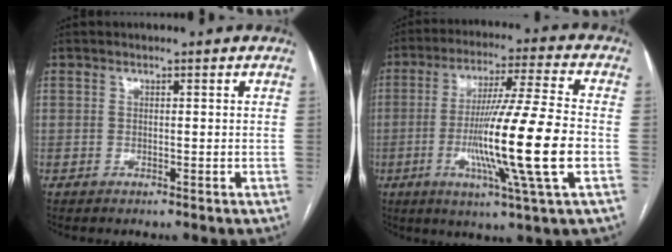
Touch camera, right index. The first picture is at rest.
{"total": 17.1, "force": [-3.5, -1.2, 16.7], "torque": [-0.302, -0.017, -0.068]}